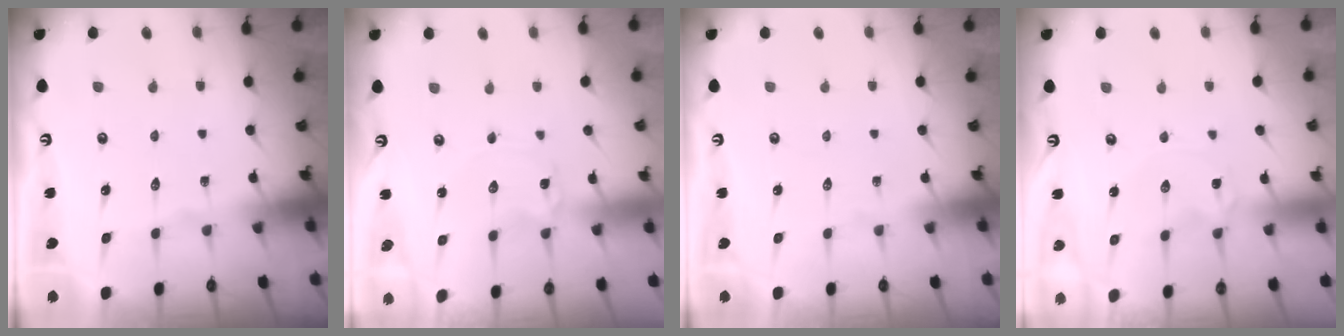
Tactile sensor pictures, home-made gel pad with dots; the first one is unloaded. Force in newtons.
{"total": 0.6, "press": 0.6, "slide": 0.1}
{"total": 0.0}
{"total": 0.0}